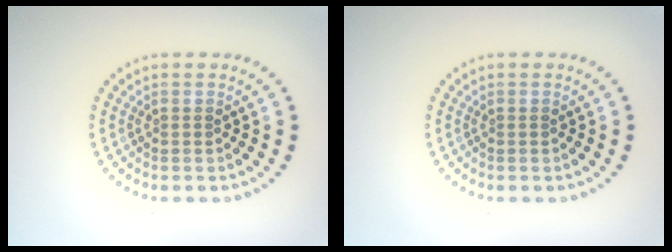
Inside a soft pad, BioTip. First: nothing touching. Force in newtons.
{"total": 0.0}